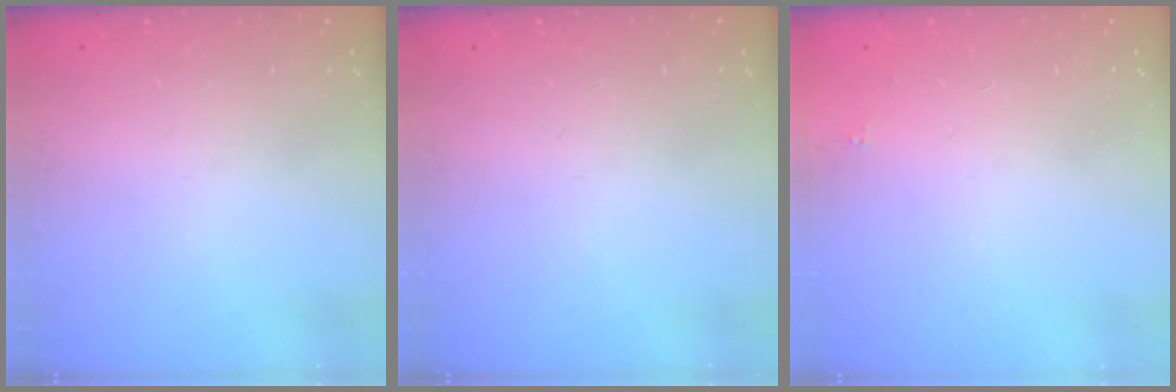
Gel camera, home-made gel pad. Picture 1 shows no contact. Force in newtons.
{"total": 0.0}
{"total": 1.6, "press": 1.5, "slide": 0.2}